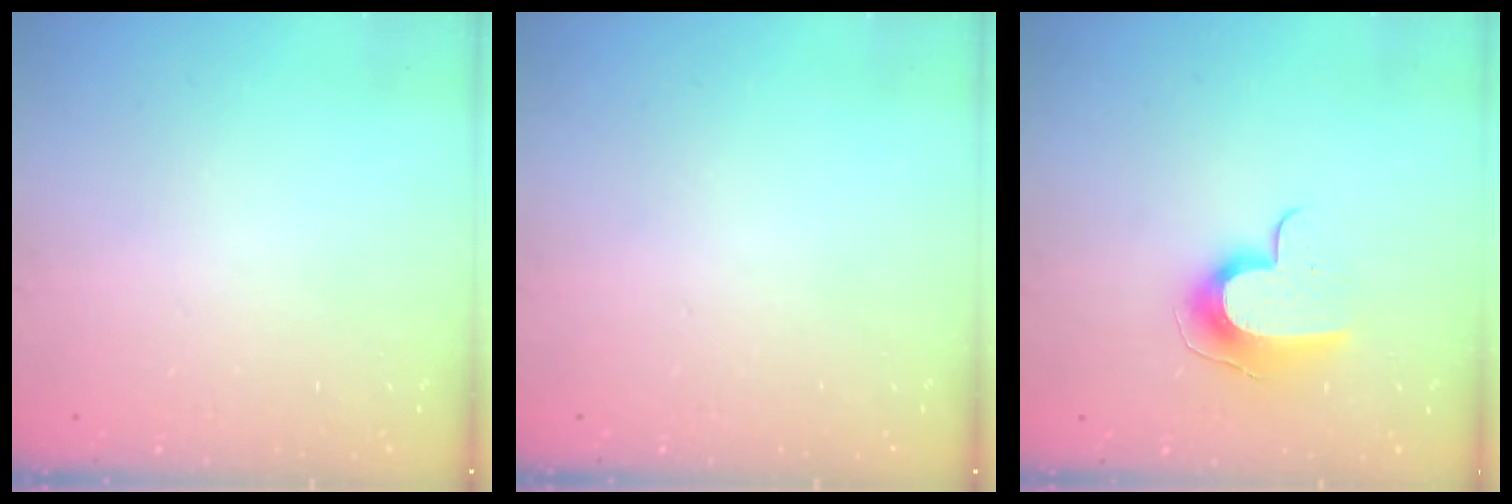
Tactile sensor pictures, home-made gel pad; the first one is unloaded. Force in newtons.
{"total": 0.0}
{"total": 9.5, "press": 9.5, "slide": 0.4}